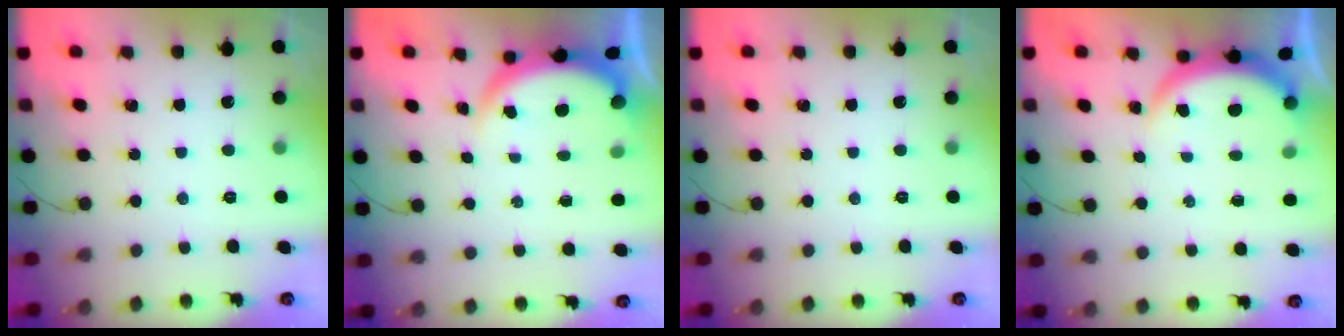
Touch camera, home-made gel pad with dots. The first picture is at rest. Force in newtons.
{"total": 3.8, "press": 3.8, "slide": 0.1}
{"total": 0.0}
{"total": 3.9, "press": 3.9, "slide": 0.2}